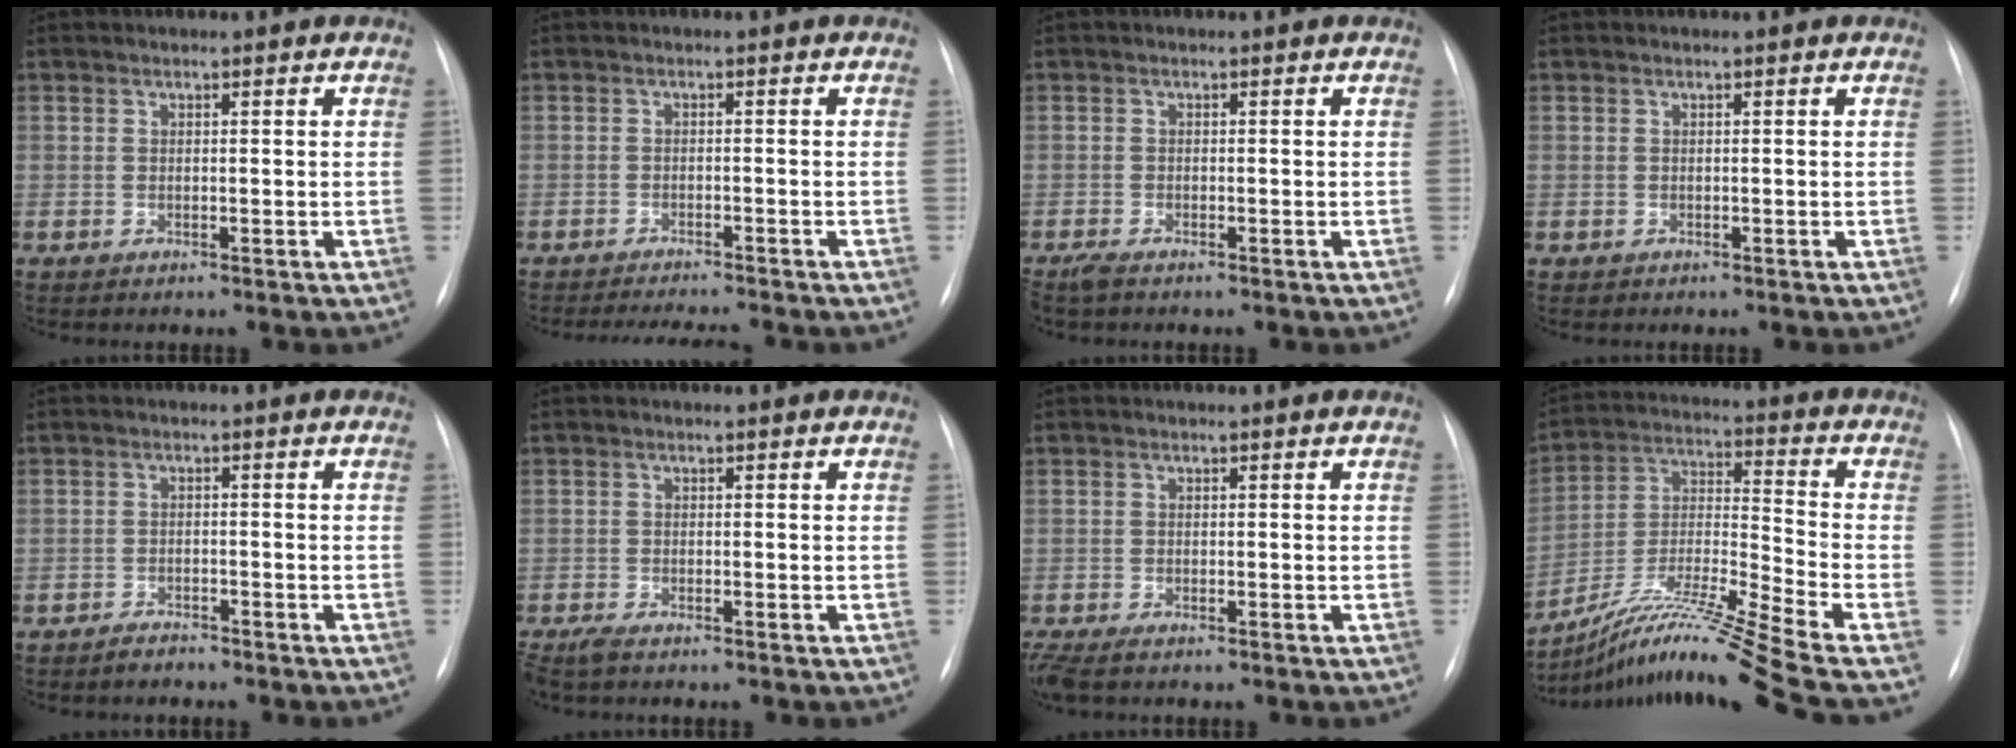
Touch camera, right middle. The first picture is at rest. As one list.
[{"total": 6.9, "force": [-6.4, 0.1, 2.6], "torque": [-0.034, -0.010, -0.093]}, {"total": 2.1, "force": [-1.6, 0.6, 1.2], "torque": [-0.028, -0.007, -0.028]}, {"total": 0.0}, {"total": 1.8, "force": [-1.7, 0.6, 0.3], "torque": [-0.008, -0.001, -0.027]}, {"total": 2.7, "force": [-2.1, 0.6, 1.6], "torque": [-0.036, -0.010, -0.037]}, {"total": 3.4, "force": [-2.6, 0.9, 2.0], "torque": [-0.042, -0.012, -0.042]}, {"total": 18.4, "force": [-14.5, -2.9, 10.8], "torque": [-0.229, -0.021, -0.267]}]